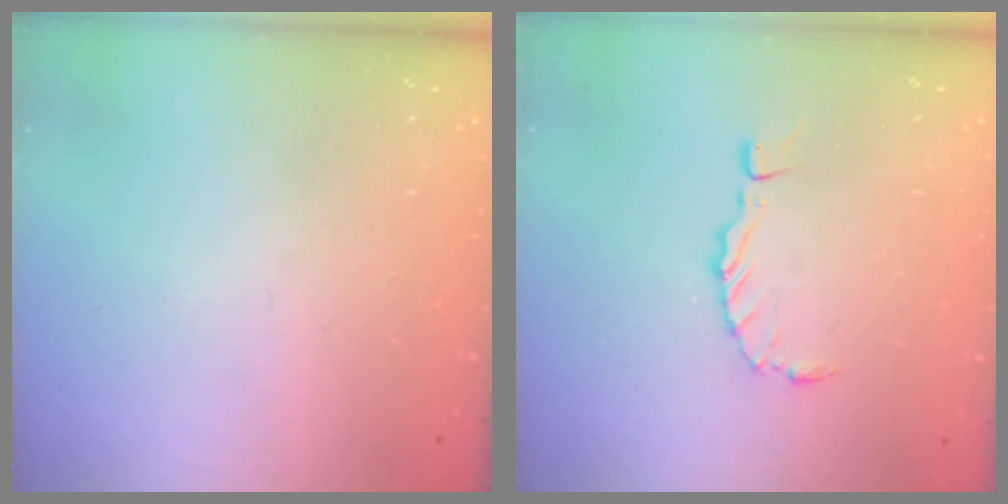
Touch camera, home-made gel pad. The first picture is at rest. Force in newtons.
{"total": 0.0}